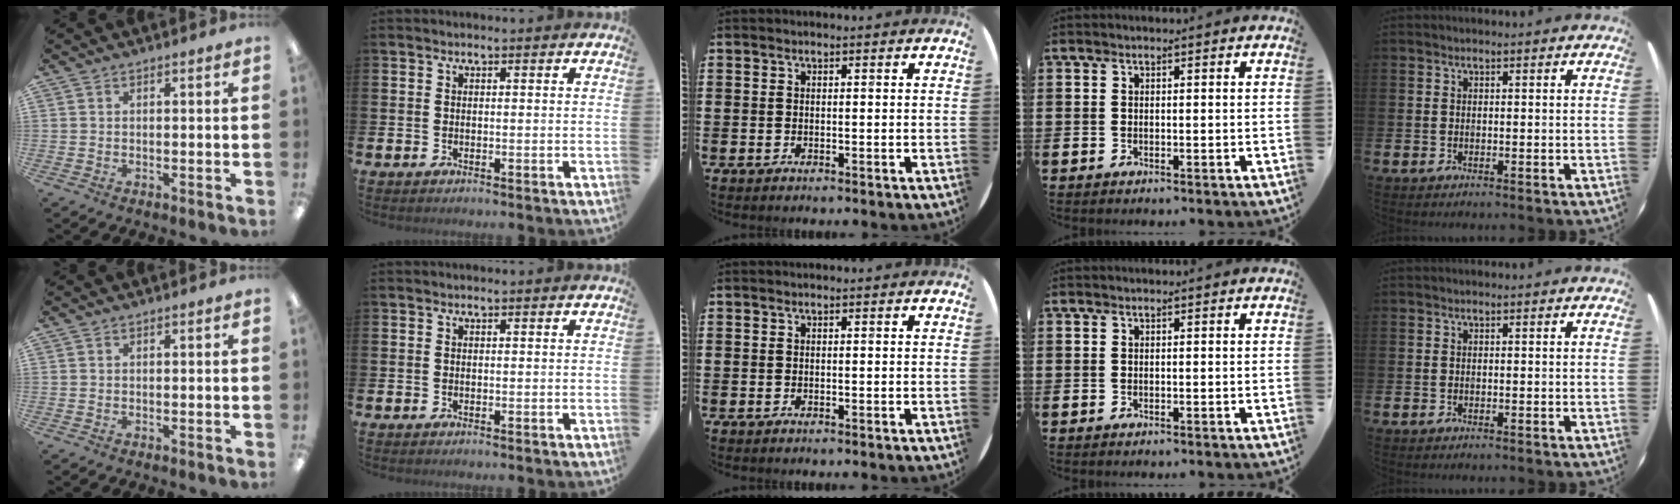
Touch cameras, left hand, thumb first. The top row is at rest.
{}